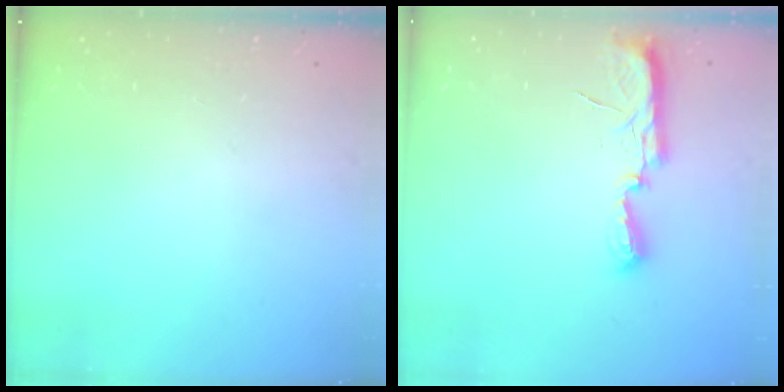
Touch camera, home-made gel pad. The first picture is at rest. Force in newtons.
{"total": 9.8, "press": 8.5, "slide": 4.8}